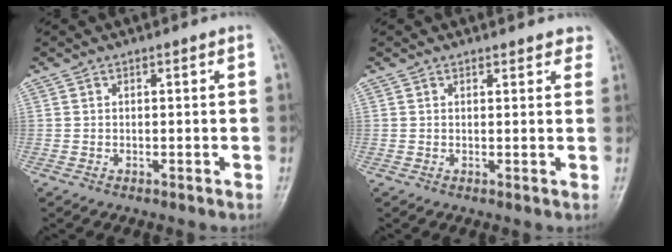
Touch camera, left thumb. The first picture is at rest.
{"total": 2.5, "force": [2.2, 1.3, 0.5], "torque": [0.025, -0.006, 0.015]}